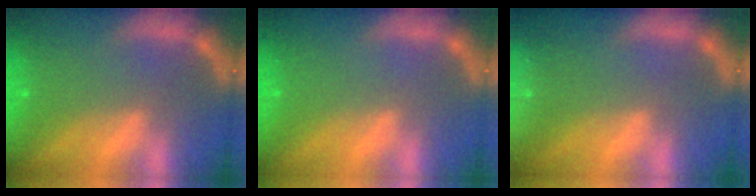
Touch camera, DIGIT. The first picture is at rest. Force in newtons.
{"total": 0.0}
{"total": 10.0}